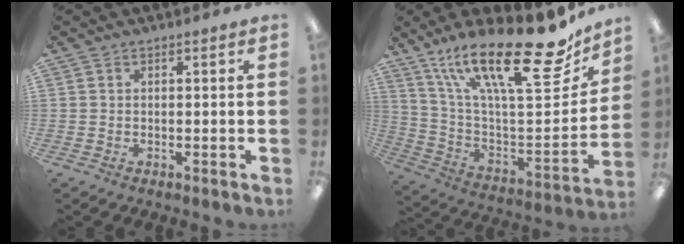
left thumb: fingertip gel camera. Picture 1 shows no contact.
{"total": 27.2, "force": [17.7, 8.1, 19.1], "torque": [-0.302, -0.121, 0.295]}